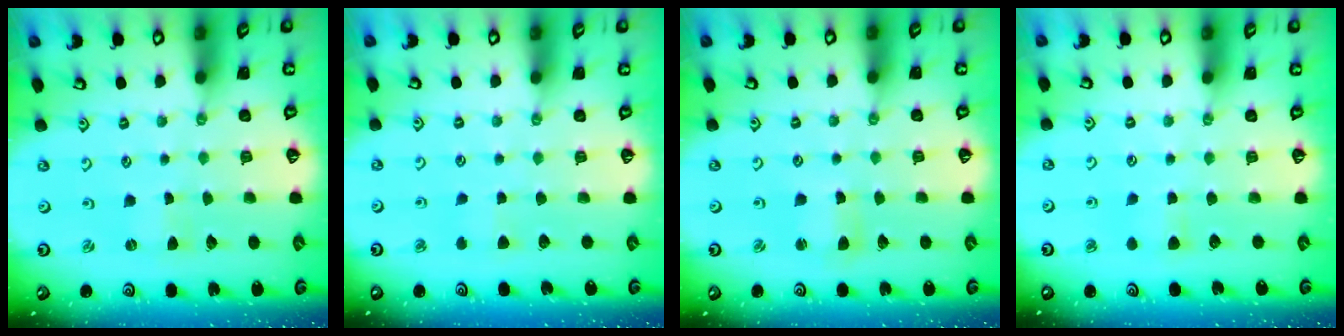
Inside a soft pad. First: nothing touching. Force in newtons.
{"total": 2.8, "press": 2.7, "slide": 0.7}
{"total": 3.3, "press": 3.3, "slide": 0.3}
{"total": 4.6, "press": 4.5, "slide": 0.7}